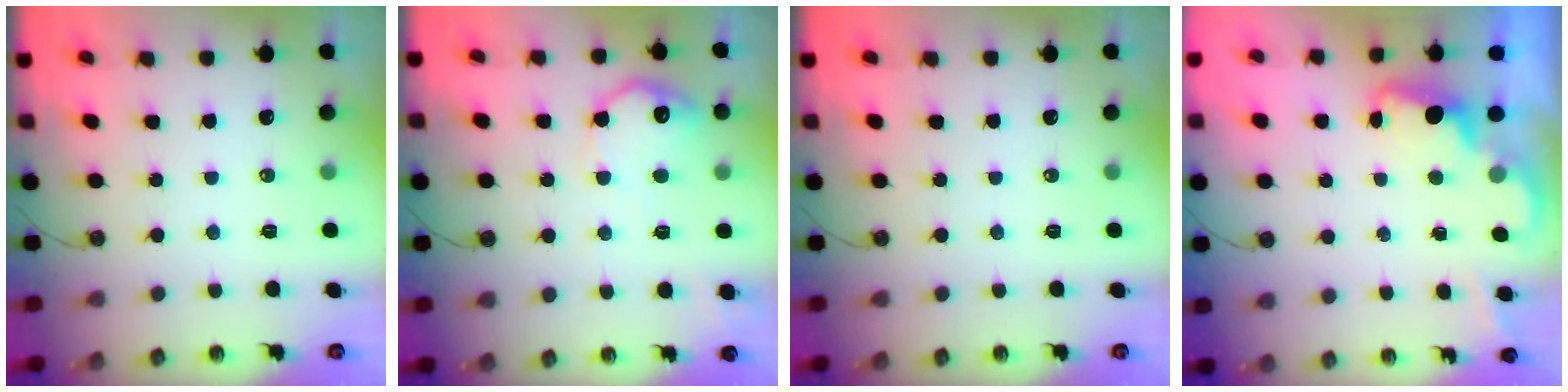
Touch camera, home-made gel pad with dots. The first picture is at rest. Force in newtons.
{"total": 11.6, "press": 11.6, "slide": 0.4}
{"total": 0.0}
{"total": 1.9, "press": 1.9, "slide": 0.6}